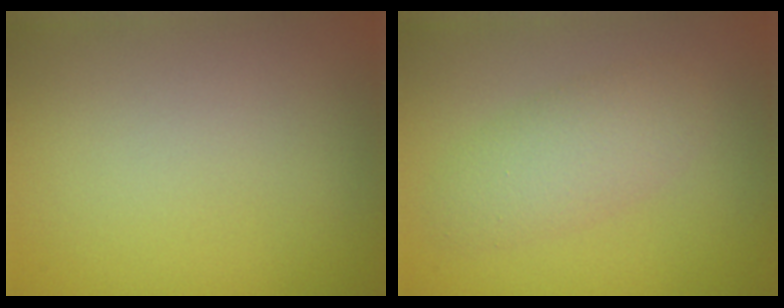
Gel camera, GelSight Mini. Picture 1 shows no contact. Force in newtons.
{"total": 3.3, "press": 3.3, "slide": 0.2}